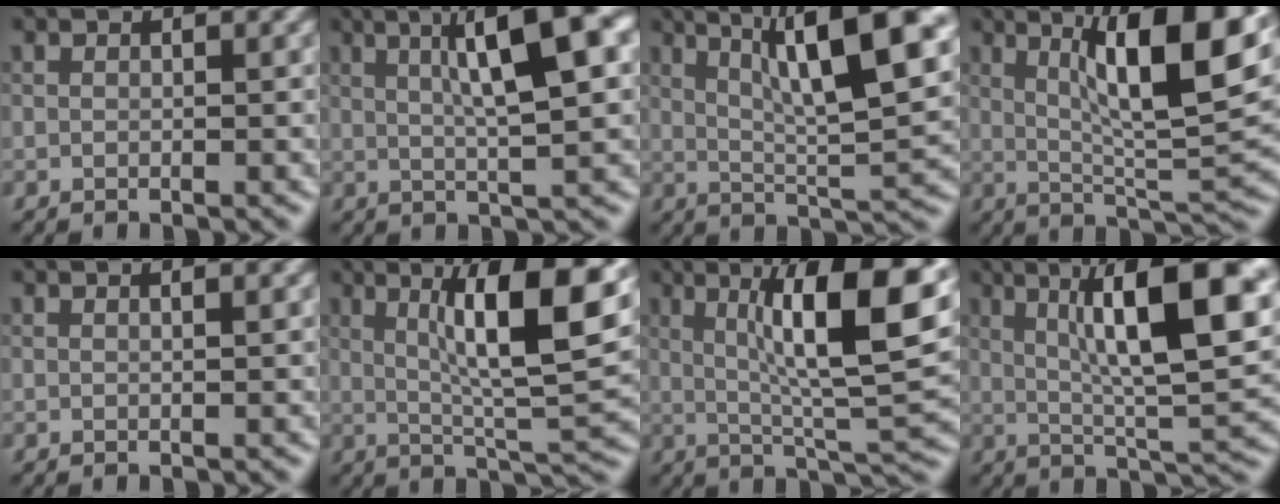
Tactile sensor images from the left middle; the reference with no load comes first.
{"total": 9.4, "force": [2.8, 1.9, 8.8], "torque": [-0.112, 0.019, 0.039]}
{"total": 11.9, "force": [5.1, 2.5, 10.5], "torque": [-0.151, 0.014, 0.084]}
{"total": 11.6, "force": [4.2, 2.5, 10.5], "torque": [-0.152, 0.004, 0.071]}
{"total": 0.8, "force": [0.4, 0.3, 0.7], "torque": [-0.006, 0.001, 0.001]}
{"total": 10.9, "force": [3.1, 2.2, 10.2], "torque": [-0.151, 0.005, 0.055]}
{"total": 12.1, "force": [3.2, 2.5, 11.4], "torque": [-0.168, 0.009, 0.054]}
{"total": 12.6, "force": [4.0, 2.6, 11.7], "torque": [-0.168, 0.014, 0.065]}